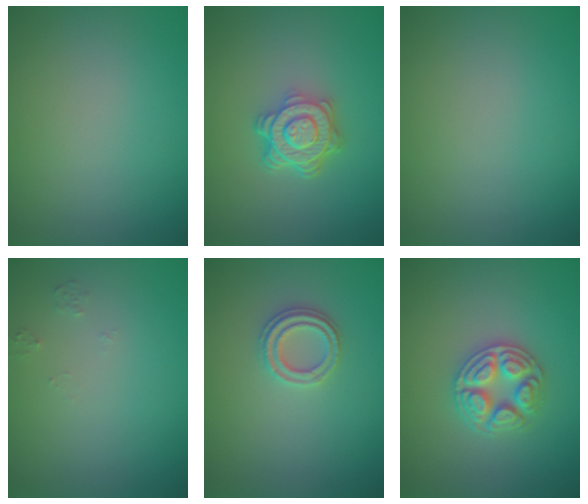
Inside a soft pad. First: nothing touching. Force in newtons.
{"total": 4.6, "press": 3.4, "slide": 3.1}
{"total": 0.0}
{"total": 0.7, "press": 0.7, "slide": 0.1}
{"total": 2.3, "press": 2.2, "slide": 0.8}
{"total": 4.4, "press": 4.4, "slide": 0.5}